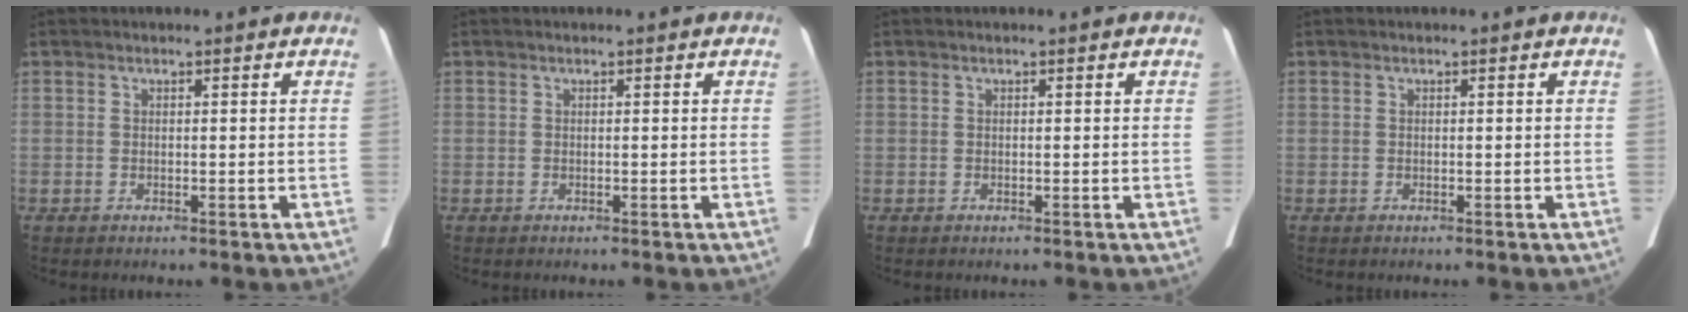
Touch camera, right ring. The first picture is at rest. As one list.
[{"total": 0.0}, {"total": 0.0}, {"total": 0.0}]